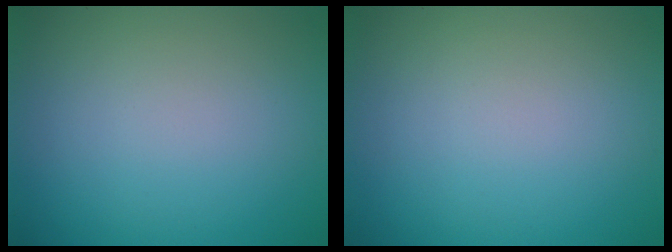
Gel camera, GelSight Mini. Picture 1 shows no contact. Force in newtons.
{"total": 0.0}